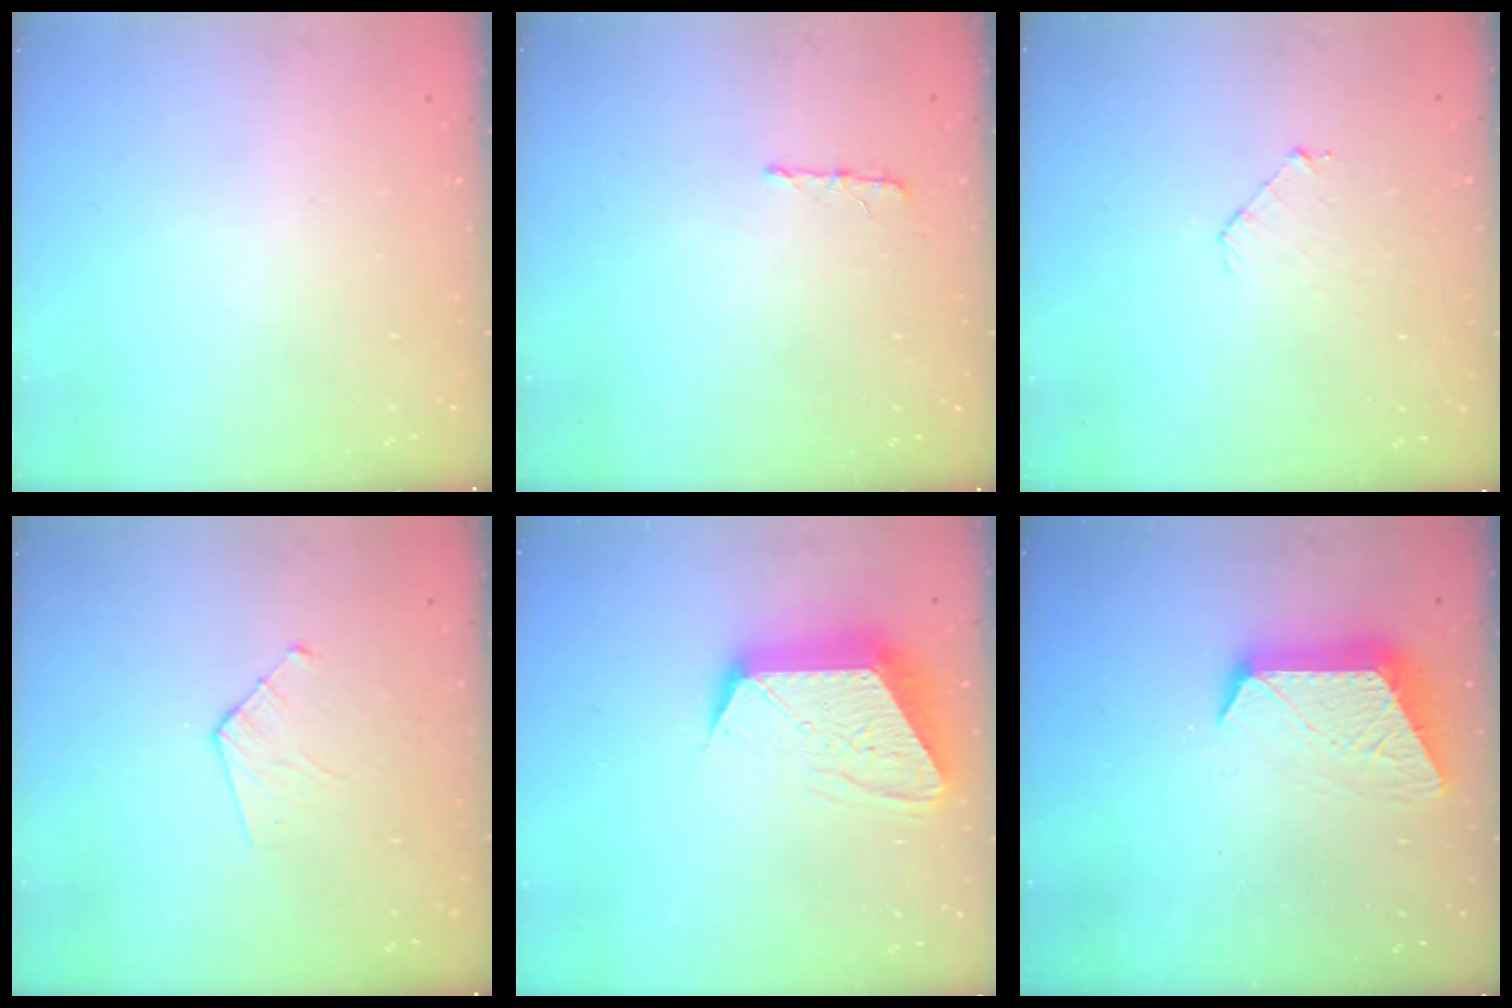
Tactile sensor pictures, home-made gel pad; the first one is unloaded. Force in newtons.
{"total": 5.1, "press": 5.1, "slide": 0.4}
{"total": 4.1, "press": 4.1, "slide": 0.3}
{"total": 5.5, "press": 5.5, "slide": 0.5}
{"total": 13.9, "press": 13.9, "slide": 0.9}
{"total": 11.3, "press": 11.2, "slide": 0.7}